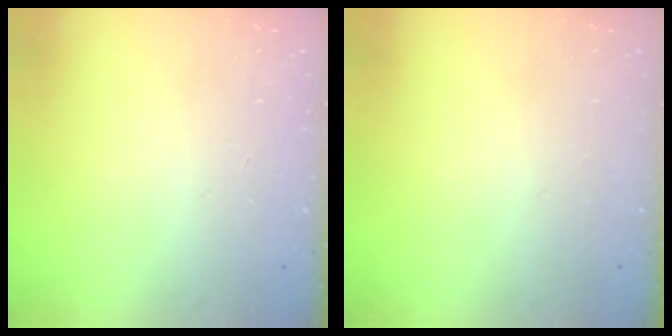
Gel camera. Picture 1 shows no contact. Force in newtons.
{"total": 0.0}